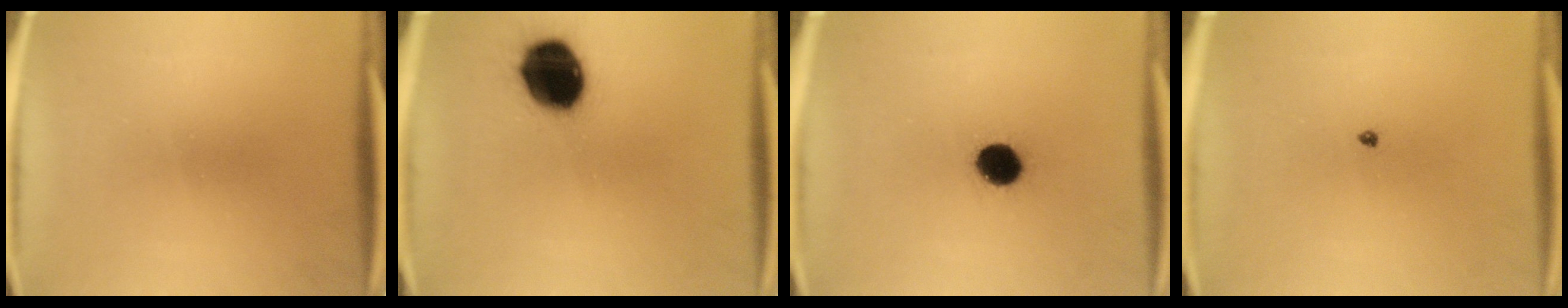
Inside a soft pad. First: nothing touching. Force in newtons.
{"total": 16.7}
{"total": 9.1}
{"total": 0.6}